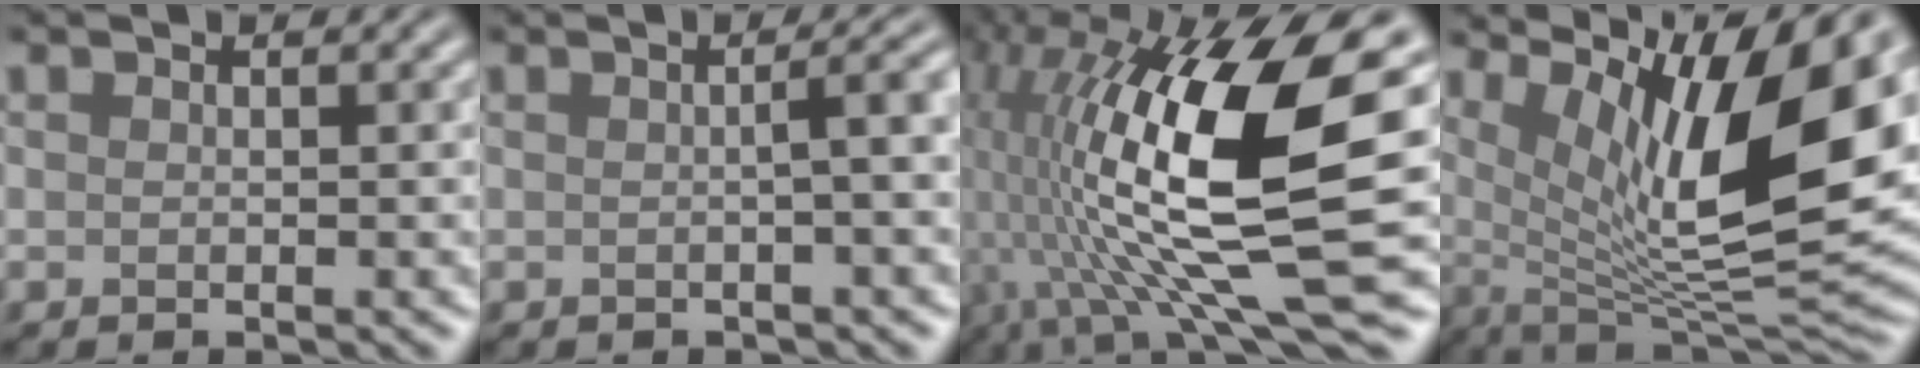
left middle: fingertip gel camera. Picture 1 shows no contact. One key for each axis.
{"total": 3.9, "fx": 0.0, "fy": 1.2, "fz": 3.7, "tx": -0.034, "ty": 0.022, "tz": -0.003}
{"total": 17.7, "fx": 1.1, "fy": 6.3, "fz": 16.5, "tx": -0.335, "ty": 0.007, "tz": 0.025}
{"total": 13.4, "fx": 4.5, "fy": 4.2, "fz": 11.9, "tx": -0.190, "ty": 0.003, "tz": 0.083}